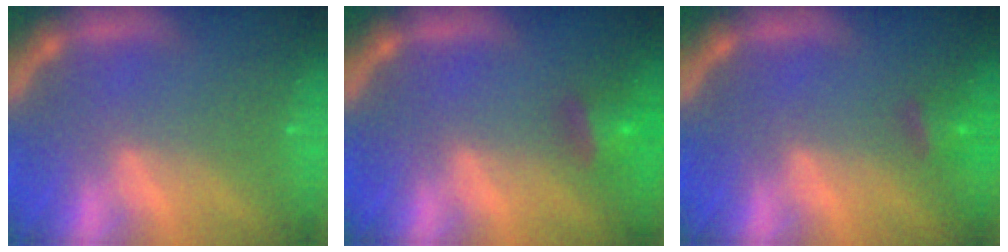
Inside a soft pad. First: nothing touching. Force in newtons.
{"total": 2.9}
{"total": 1.9}